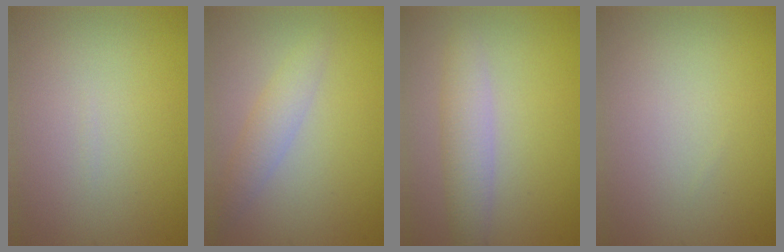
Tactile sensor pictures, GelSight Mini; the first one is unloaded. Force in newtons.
{"total": 2.2, "press": 2.2, "slide": 0.1}
{"total": 3.0, "press": 3.0, "slide": 0.0}
{"total": 0.0}